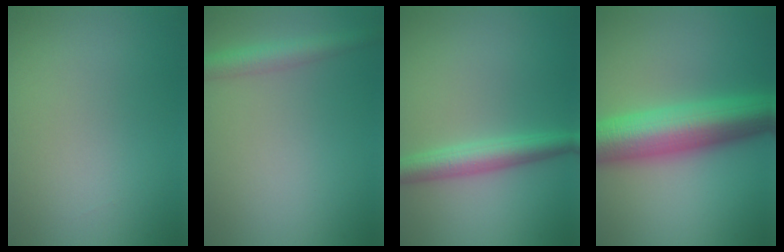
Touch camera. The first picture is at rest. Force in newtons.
{"total": 2.7, "press": 2.7, "slide": 0.1}
{"total": 3.4, "press": 3.4, "slide": 0.0}
{"total": 9.1, "press": 9.1, "slide": 0.1}